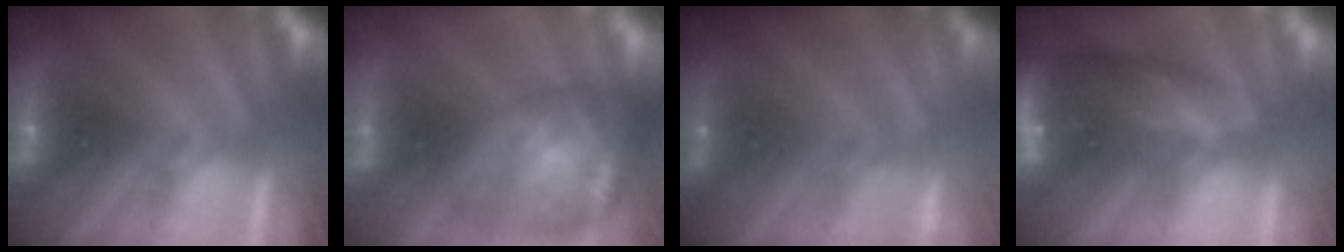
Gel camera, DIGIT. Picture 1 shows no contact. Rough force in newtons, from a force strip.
{"total": 6.9}
{"total": 2.3}
{"total": 11.6}